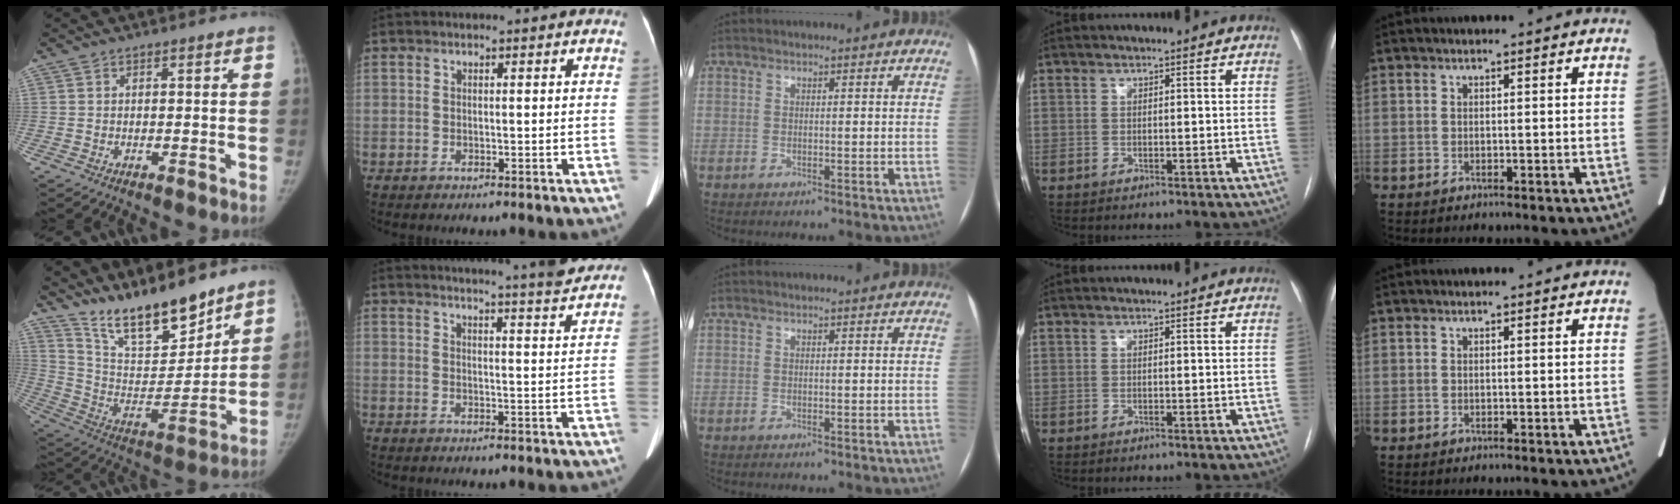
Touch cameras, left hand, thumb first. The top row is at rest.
{"thumb": {"total": 18.3, "force": [15.1, 5.1, 8.8], "torque": [-0.106, -0.098, 0.274]}, "index": {"total": 15.2, "force": [14.1, -0.6, 5.5], "torque": [-0.087, -0.034, 0.168]}}